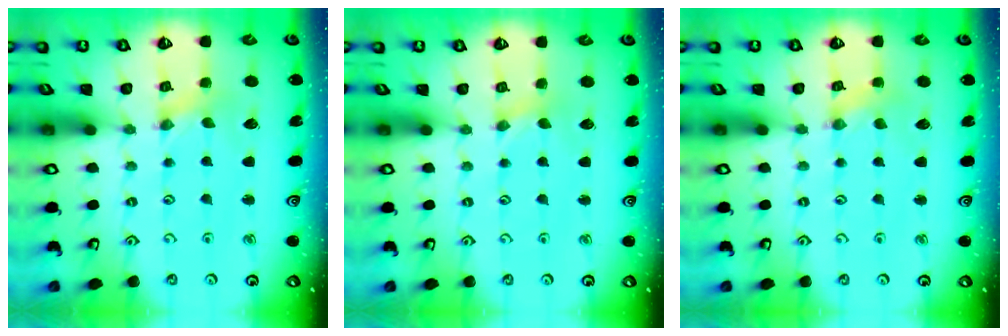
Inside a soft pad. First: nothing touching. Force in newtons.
{"total": 0.8, "press": 0.7, "slide": 0.3}
{"total": 2.8, "press": 2.7, "slide": 0.4}